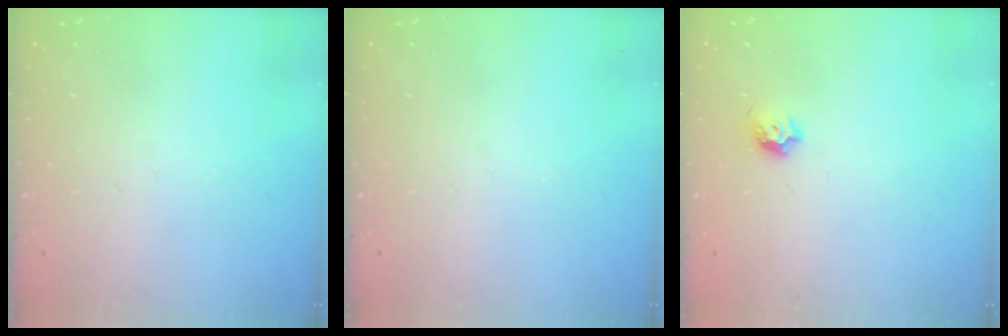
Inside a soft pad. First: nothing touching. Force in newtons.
{"total": 0.0}
{"total": 4.9, "press": 4.8, "slide": 0.8}